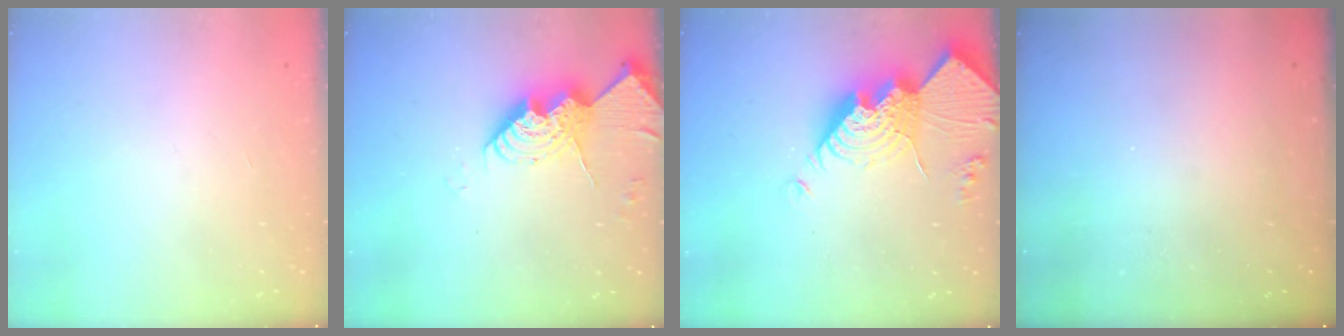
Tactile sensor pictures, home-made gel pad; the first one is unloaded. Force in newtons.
{"total": 14.5, "press": 14.4, "slide": 1.4}
{"total": 18.0, "press": 17.9, "slide": 1.5}
{"total": 0.0}